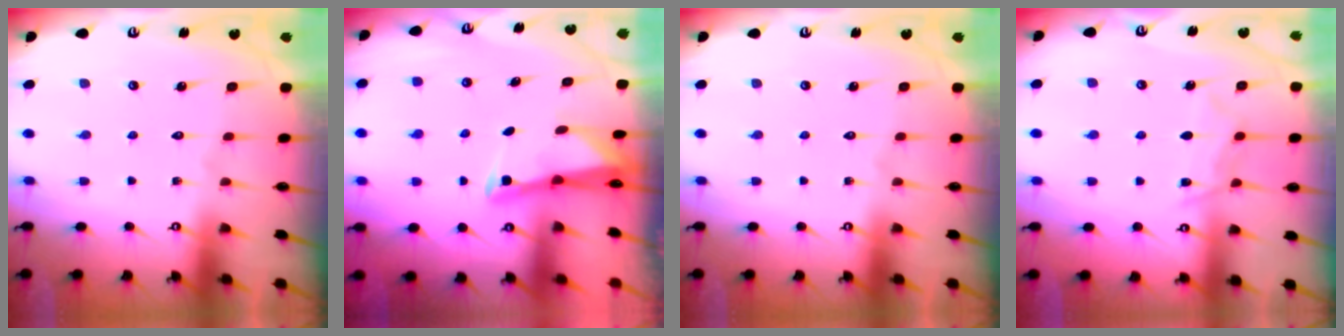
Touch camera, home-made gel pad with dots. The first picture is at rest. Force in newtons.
{"total": 2.7, "press": 2.7, "slide": 0.3}
{"total": 0.0}
{"total": 6.5, "press": 6.4, "slide": 0.7}